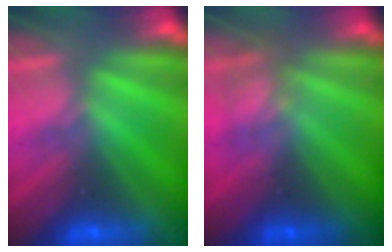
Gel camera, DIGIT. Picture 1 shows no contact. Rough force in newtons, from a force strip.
{"total": 2.4}